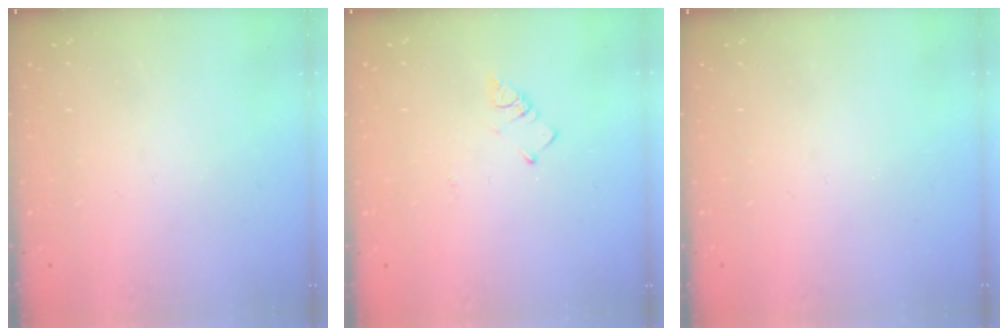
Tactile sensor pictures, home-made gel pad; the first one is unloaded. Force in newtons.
{"total": 2.6, "press": 2.6, "slide": 0.5}
{"total": 0.0}